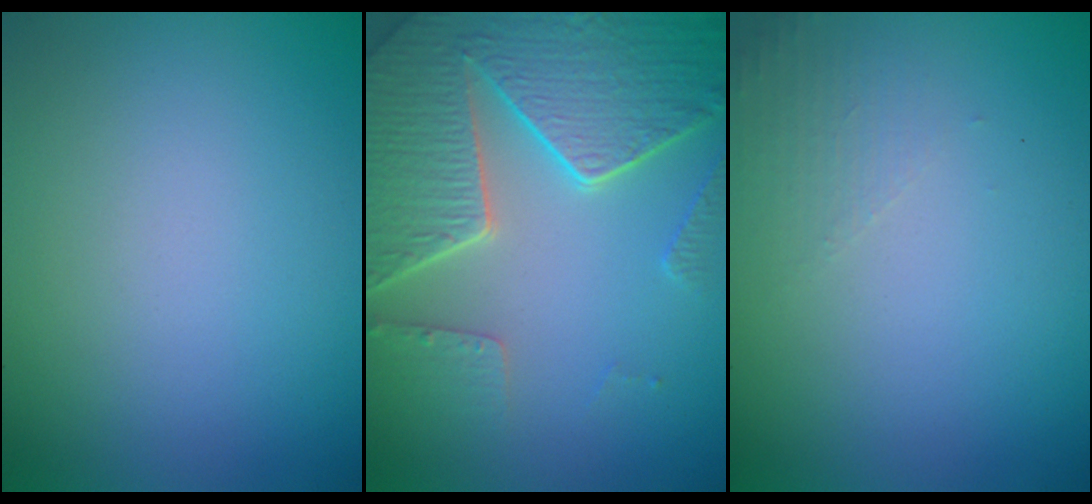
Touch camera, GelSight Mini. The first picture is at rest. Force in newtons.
{"total": 8.4, "press": 6.1, "slide": 5.7}
{"total": 1.3, "press": 1.2, "slide": 0.4}